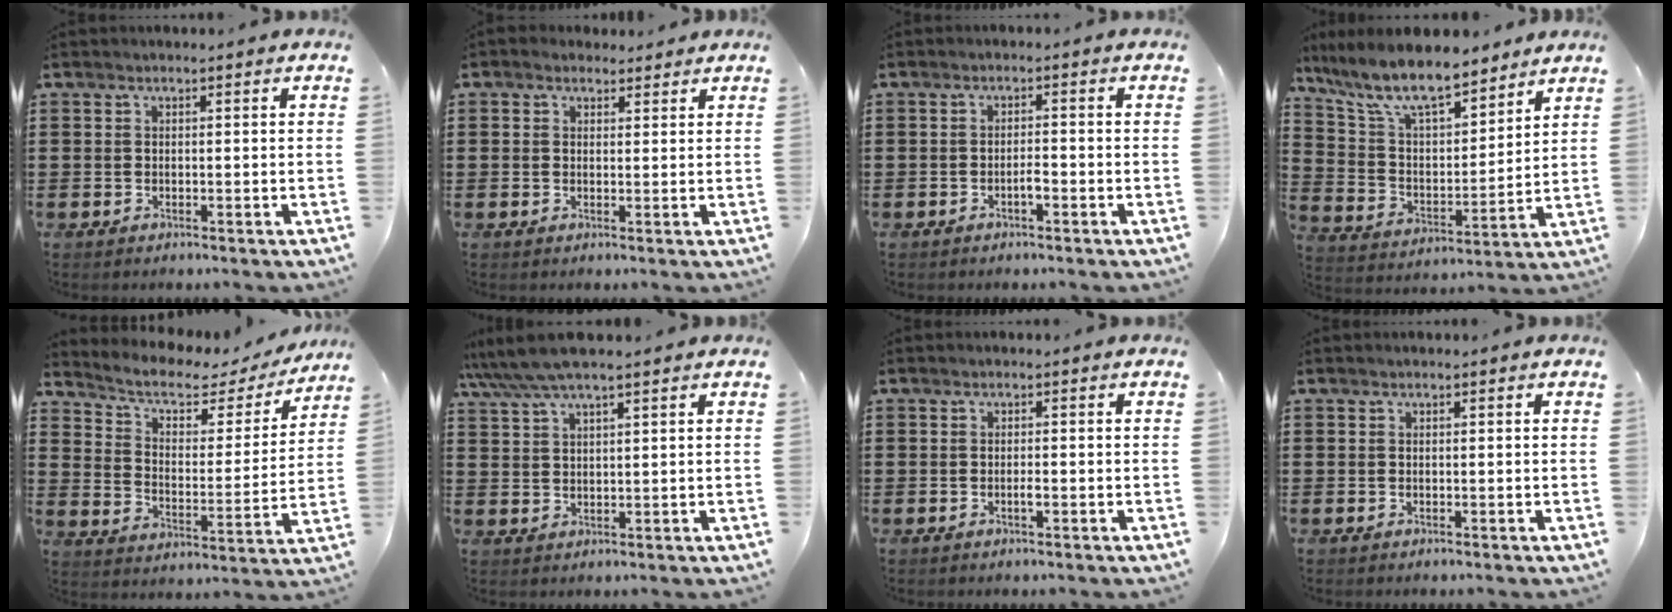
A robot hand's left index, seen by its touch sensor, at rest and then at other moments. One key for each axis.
{"total": 1.7, "fx": 1.2, "fy": 1.1, "fz": 0.3, "tx": -0.002, "ty": 0.005, "tz": 0.021}
{"total": 1.8, "fx": -0.9, "fy": 0.3, "fz": 1.5, "tx": -0.028, "ty": 0.002, "tz": -0.017}
{"total": 11.1, "fx": 9.3, "fy": 2.5, "fz": 5.5, "tx": -0.144, "ty": -0.044, "tz": 0.164}
{"total": 5.2, "fx": 3.7, "fy": 2.5, "fz": 2.7, "tx": -0.072, "ty": -0.017, "tz": 0.057}
{"total": 5.0, "fx": 3.9, "fy": 0.5, "fz": 3.1, "tx": -0.068, "ty": -0.004, "tz": 0.072}
{"total": 1.2, "fx": -0.3, "fy": 0.2, "fz": 1.1, "tx": -0.022, "ty": -0.002, "tz": -0.006}
{"total": 0.0}